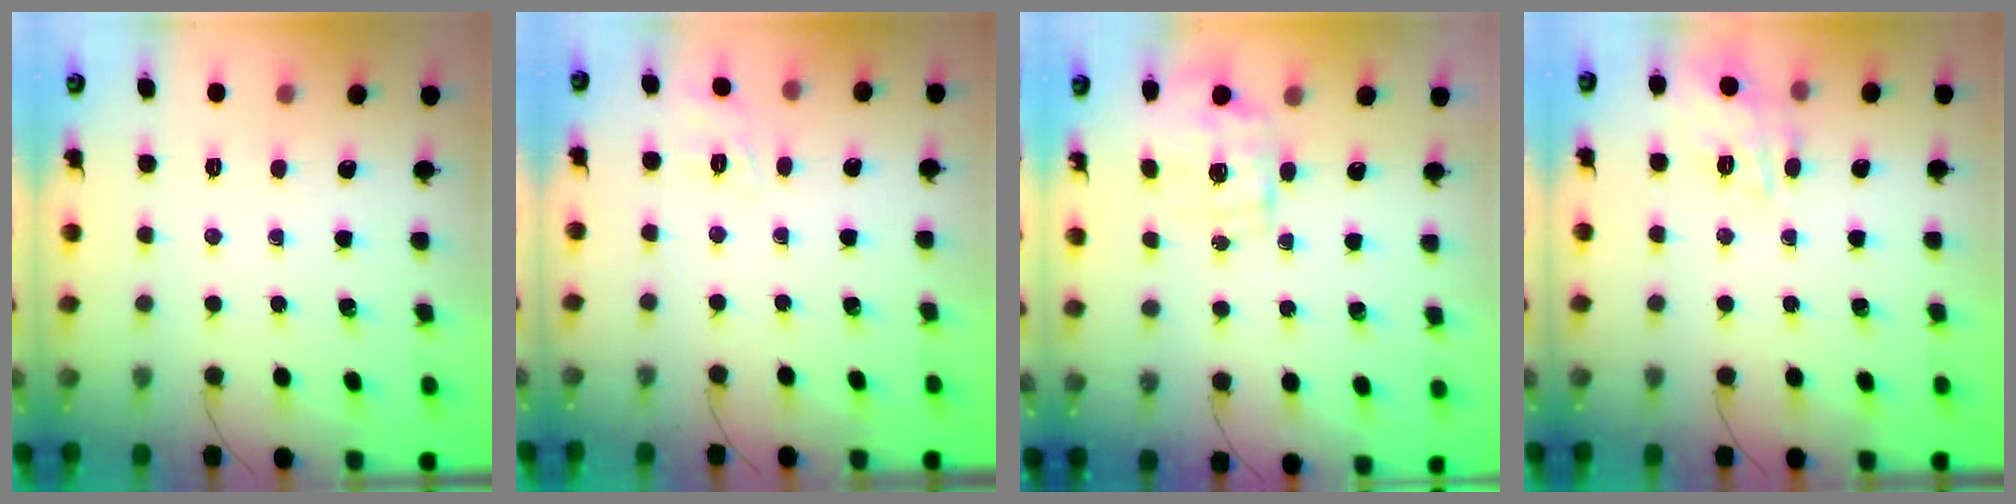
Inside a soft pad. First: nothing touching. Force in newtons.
{"total": 2.1, "press": 0.8, "slide": 1.9}
{"total": 1.7, "press": 1.5, "slide": 0.6}
{"total": 13.5, "press": 13.5, "slide": 0.4}